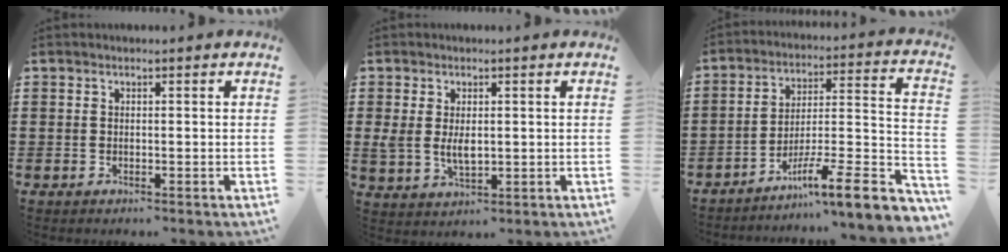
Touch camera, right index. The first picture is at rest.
{"total": 4.1, "force": [0.3, 2.6, 3.3], "torque": [-0.066, 0.002, 0.001]}
{"total": 9.2, "force": [-6.1, 0.6, 6.8], "torque": [-0.096, -0.011, -0.122]}